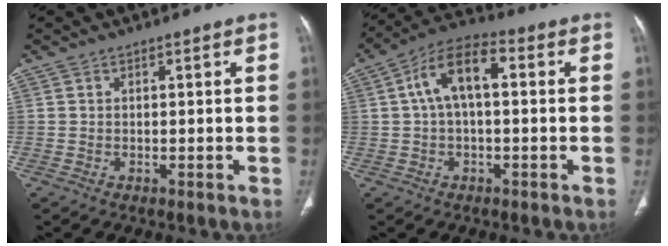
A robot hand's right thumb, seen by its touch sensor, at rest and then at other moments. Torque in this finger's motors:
{"motor_torque": [0.90, 3.24, 1.25, -0.34, 0.12]}